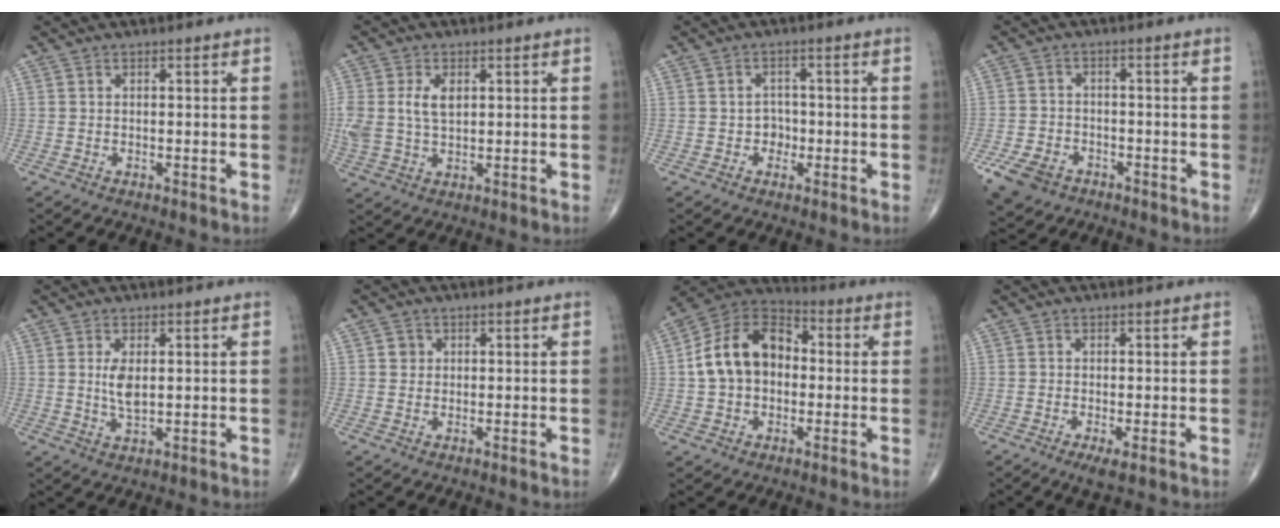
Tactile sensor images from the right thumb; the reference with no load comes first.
{"total": 7.2, "force": [1.5, 4.5, 5.5], "torque": [-0.119, 0.003, 0.036]}
{"total": 3.0, "force": [-0.8, 2.6, 1.2], "torque": [0.005, 0.010, -0.017]}
{"total": 7.7, "force": [-4.4, 5.4, 3.2], "torque": [-0.068, 0.020, -0.071]}
{"total": 4.2, "force": [0.7, 1.9, 3.7], "torque": [-0.069, -0.011, 0.018]}
{"total": 1.7, "force": [0.4, 1.6, 0.4], "torque": [0.001, 0.001, 0.003]}
{"total": 14.5, "force": [0.2, 10.5, 10.0], "torque": [-0.155, 0.036, -0.009]}
{"total": 2.3, "force": [-1.0, 0.4, 2.1], "torque": [-0.042, -0.009, -0.021]}